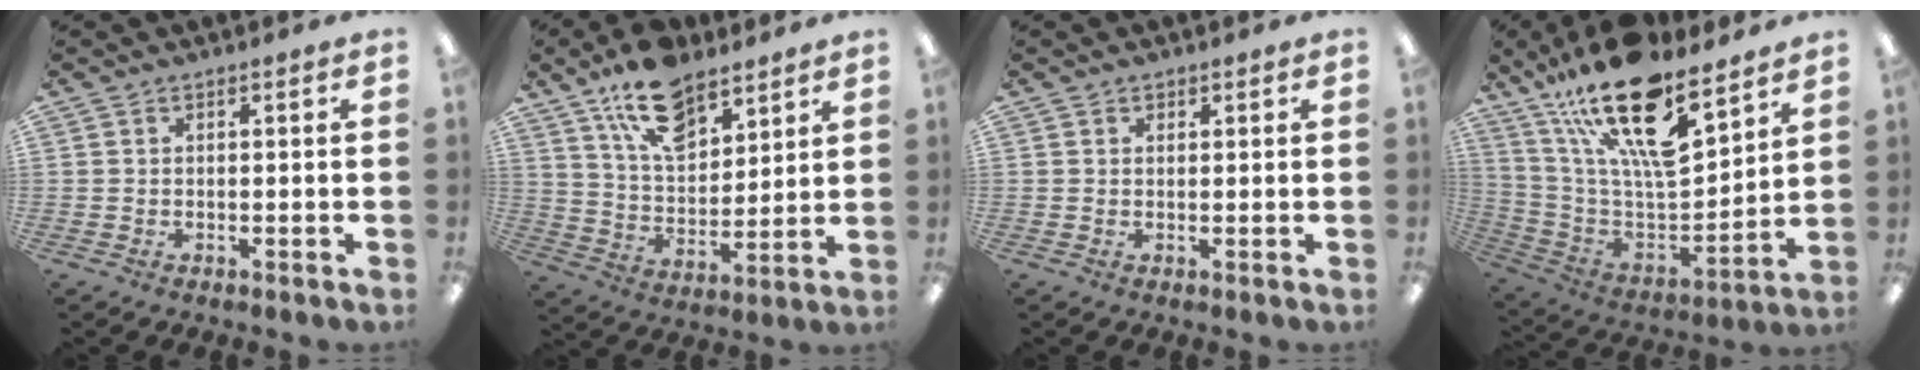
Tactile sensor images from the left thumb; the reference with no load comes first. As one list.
[{"total": 14.3, "force": [10.0, 7.4, 7.1], "torque": [-0.117, -0.046, 0.181]}, {"total": 0.8, "force": [0.6, 0.5, 0.1], "torque": [0.006, -0.001, 0.010]}, {"total": 23.1, "force": [15.8, 8.1, 14.7], "torque": [-0.262, -0.103, 0.272]}]